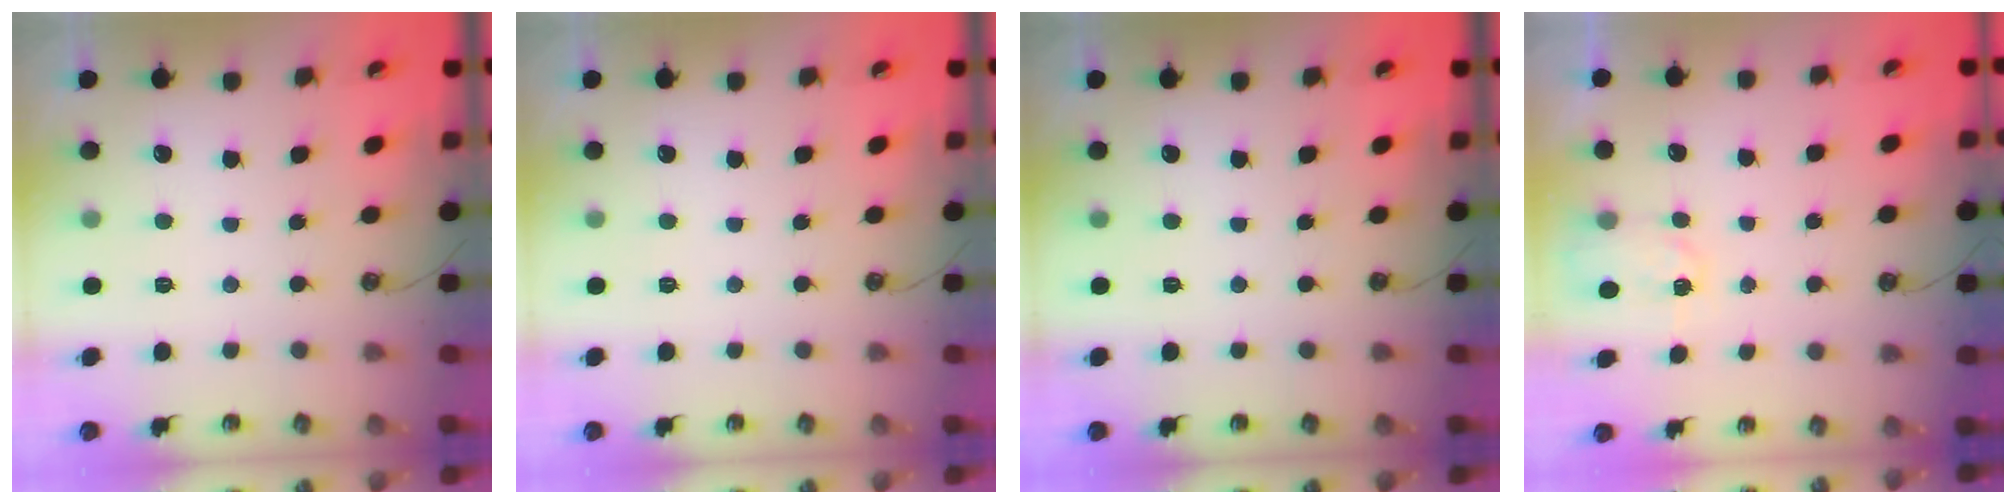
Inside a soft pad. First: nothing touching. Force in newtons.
{"total": 0.0}
{"total": 0.0}
{"total": 2.9, "press": 2.9, "slide": 0.4}